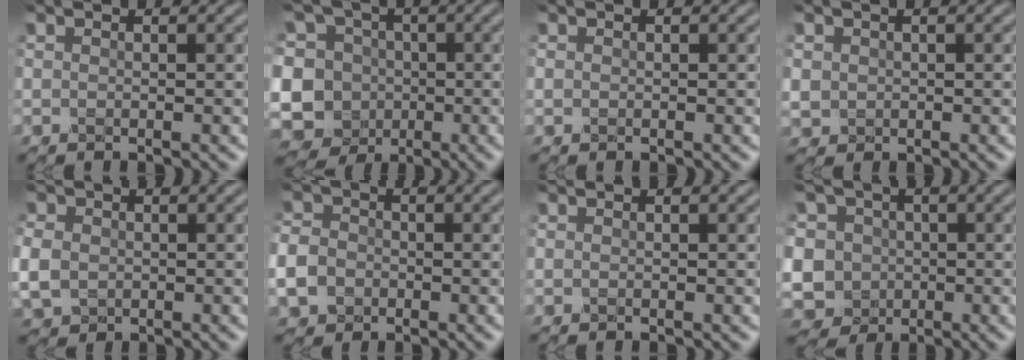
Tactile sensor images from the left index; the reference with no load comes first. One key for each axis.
{"total": 16.3, "fx": -2.2, "fy": 15.3, "fz": 5.1, "tx": -0.149, "ty": 0.008, "tz": -0.071}
{"total": 0.0}
{"total": 1.4, "fx": 0.1, "fy": 1.3, "fz": 0.4, "tx": -0.007, "ty": -0.004, "tz": 0.004}
{"total": 3.3, "fx": -0.3, "fy": 2.8, "fz": 1.6, "tx": -0.047, "ty": -0.004, "tz": -0.005}
{"total": 4.2, "fx": -1.5, "fy": 3.4, "fz": 1.8, "tx": -0.043, "ty": -0.009, "tz": -0.039}
{"total": 0.0}
{"total": 10.6, "fx": -0.1, "fy": 10.0, "fz": 3.4, "tx": -0.098, "ty": 0.006, "tz": -0.025}